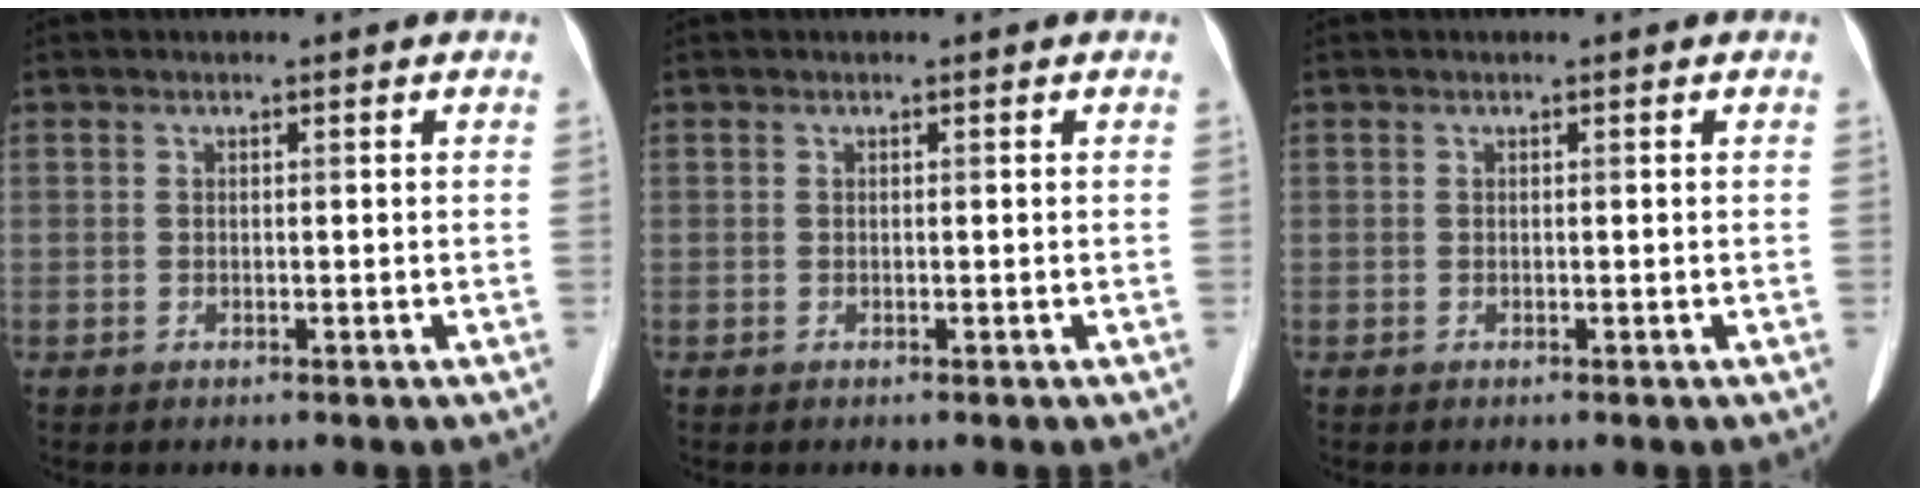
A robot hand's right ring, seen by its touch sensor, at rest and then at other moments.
{"total": 0.0}
{"total": 0.0}